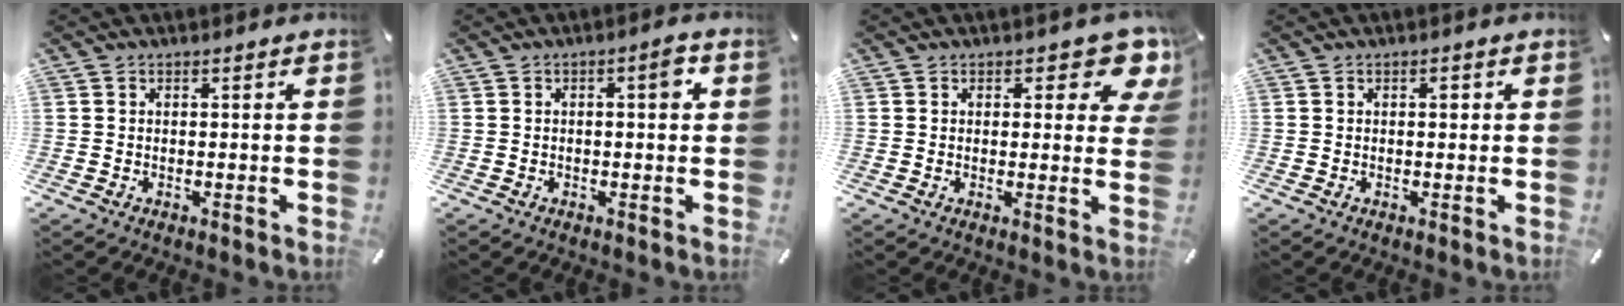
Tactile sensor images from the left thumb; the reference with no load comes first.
{"total": 3.9, "force": [0.6, 1.4, 3.6], "torque": [-0.048, 0.003, 0.001]}
{"total": 7.4, "force": [4.0, 3.6, 5.0], "torque": [-0.041, -0.025, 0.061]}
{"total": 1.5, "force": [0.4, 0.9, 1.1], "torque": [-0.014, 0.003, 0.003]}